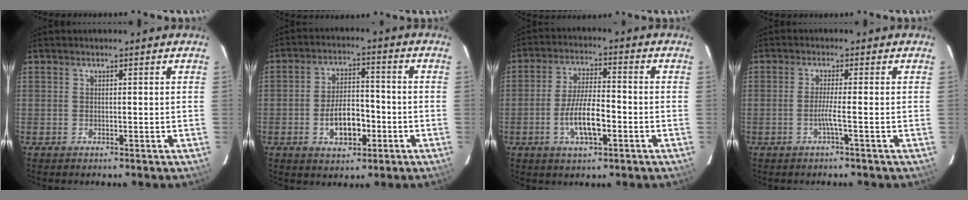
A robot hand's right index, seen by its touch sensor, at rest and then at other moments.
{"total": 8.5, "force": [-3.0, 4.5, 6.5], "torque": [-0.124, 0.014, -0.041]}
{"total": 8.8, "force": [-3.1, 2.6, 7.8], "torque": [-0.155, -0.001, -0.055]}
{"total": 2.6, "force": [-1.1, -0.9, 2.1], "torque": [-0.039, -0.004, -0.024]}